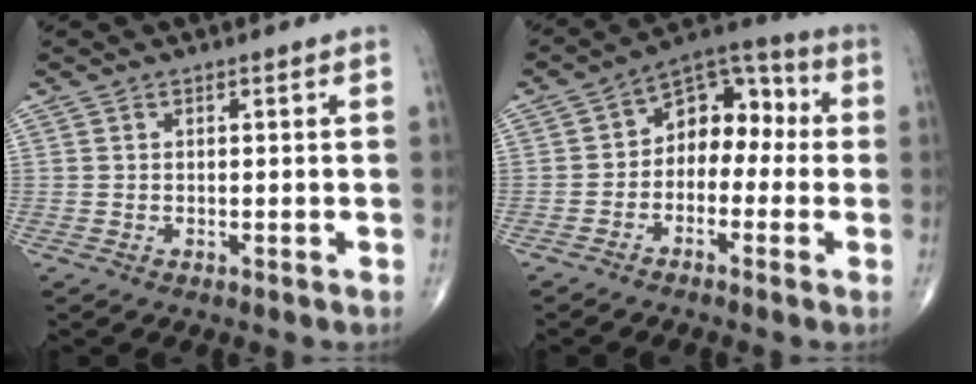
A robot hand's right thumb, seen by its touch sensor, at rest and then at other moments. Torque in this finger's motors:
{"motor_torque": [-0.40, 0.09, 0.26, -0.47, 0.11]}